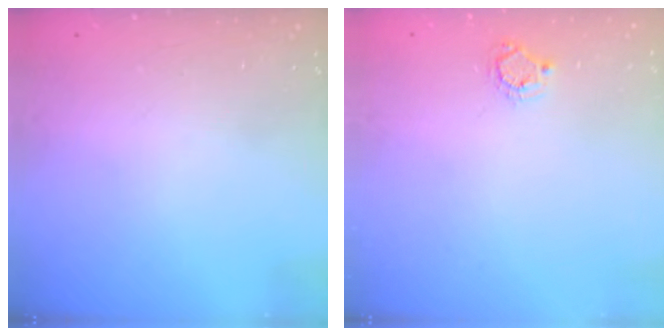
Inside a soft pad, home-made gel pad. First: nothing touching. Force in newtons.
{"total": 4.9, "press": 4.9, "slide": 0.4}